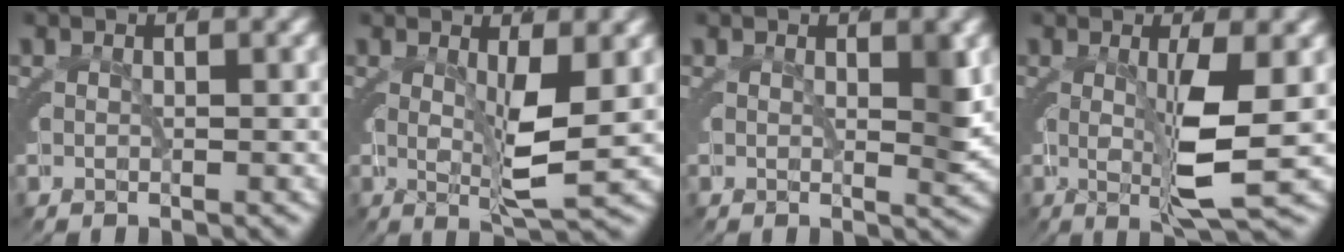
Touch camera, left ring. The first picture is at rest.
{"total": 2.9, "force": [0.4, -0.3, 2.8], "torque": [-0.050, -0.009, 0.008]}
{"total": 1.5, "force": [0.2, 0.0, 1.4], "torque": [-0.010, -0.010, 0.007]}
{"total": 4.4, "force": [-0.1, -0.3, 4.3], "torque": [-0.072, -0.007, 0.000]}